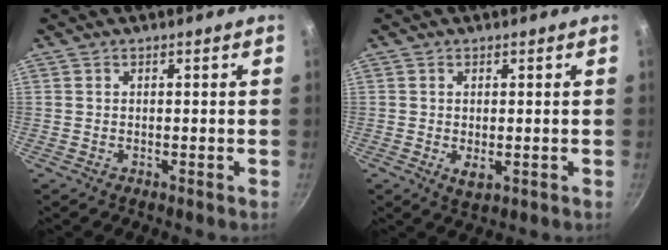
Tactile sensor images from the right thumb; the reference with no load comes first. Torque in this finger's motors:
{"motor_torque": [-0.44, 0.13, 0.48, 0.02, 0.02]}